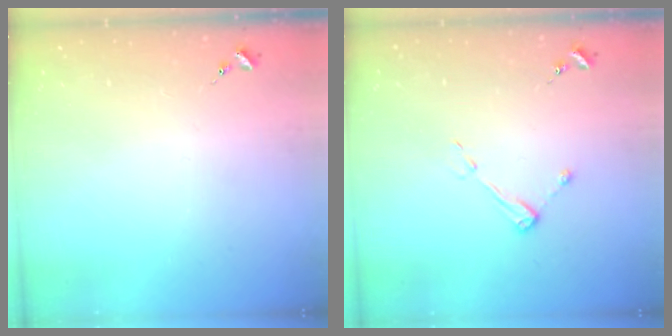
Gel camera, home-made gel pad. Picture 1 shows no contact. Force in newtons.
{"total": 4.2, "press": 4.2, "slide": 0.6}